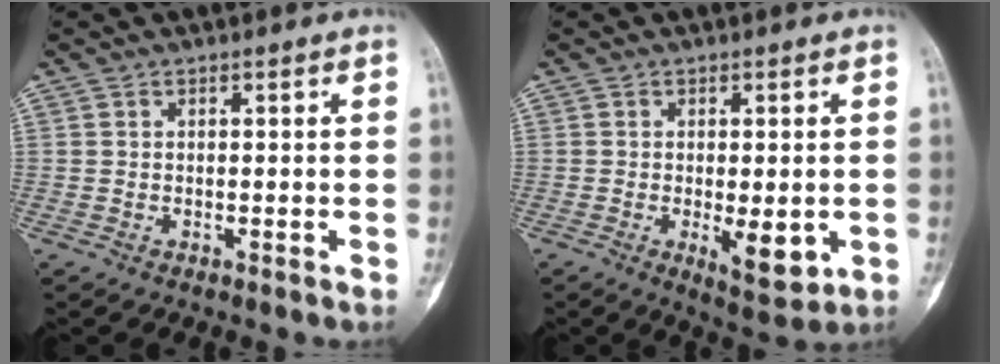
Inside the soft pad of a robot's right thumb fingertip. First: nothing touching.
{"total": 7.2, "force": [-1.5, 2.9, 6.4], "torque": [-0.084, -0.015, -0.013]}